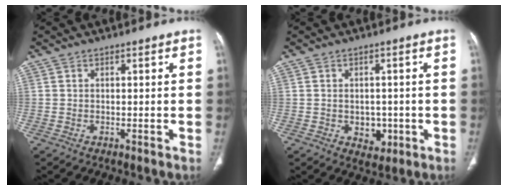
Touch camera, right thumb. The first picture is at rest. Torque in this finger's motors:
{"motor_torque": [-0.43, 0.26, -0.19, 0.08, 0.00]}